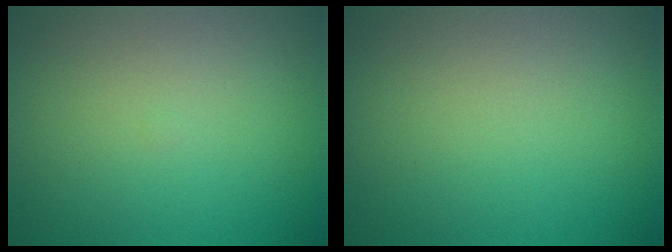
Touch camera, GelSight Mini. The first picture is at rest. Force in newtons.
{"total": 0.0}